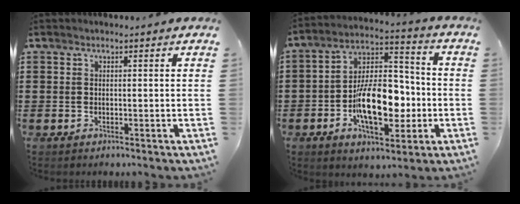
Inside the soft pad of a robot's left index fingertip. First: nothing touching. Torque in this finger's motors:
{"motor_torque": [1.22, 0.30, 0.58, 0.21]}